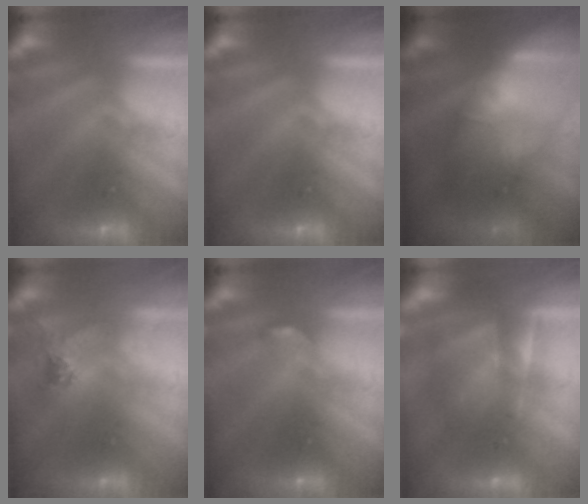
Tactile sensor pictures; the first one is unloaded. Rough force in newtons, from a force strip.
{"total": 0.0}
{"total": 7.6}
{"total": 2.5}
{"total": 2.8}
{"total": 7.1}